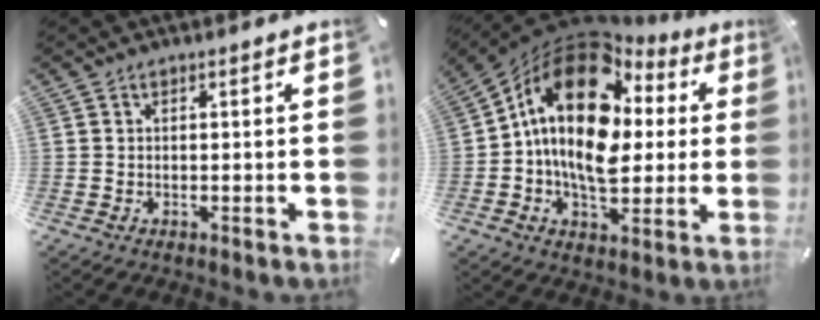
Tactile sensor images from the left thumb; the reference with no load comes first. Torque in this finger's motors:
{"motor_torque": [1.12, 2.96, 1.87, -0.90, 0.47]}